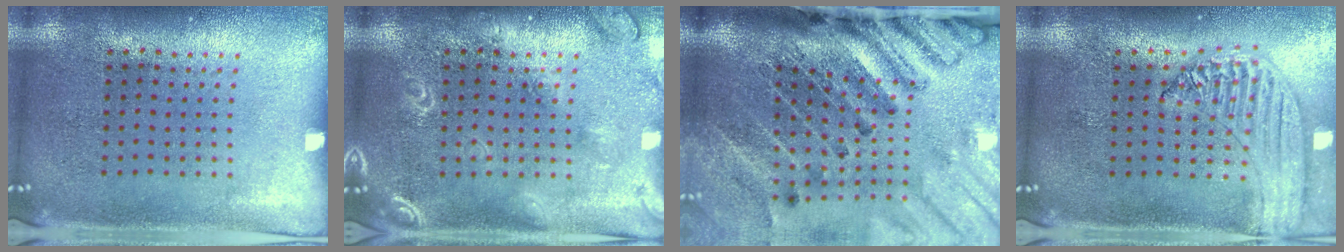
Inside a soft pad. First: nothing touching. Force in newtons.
{"total": 2.9, "press": 2.9, "slide": 0.4}
{"total": 4.5, "press": 3.3, "slide": 3.0}
{"total": 1.4, "press": 1.3, "slide": 0.3}